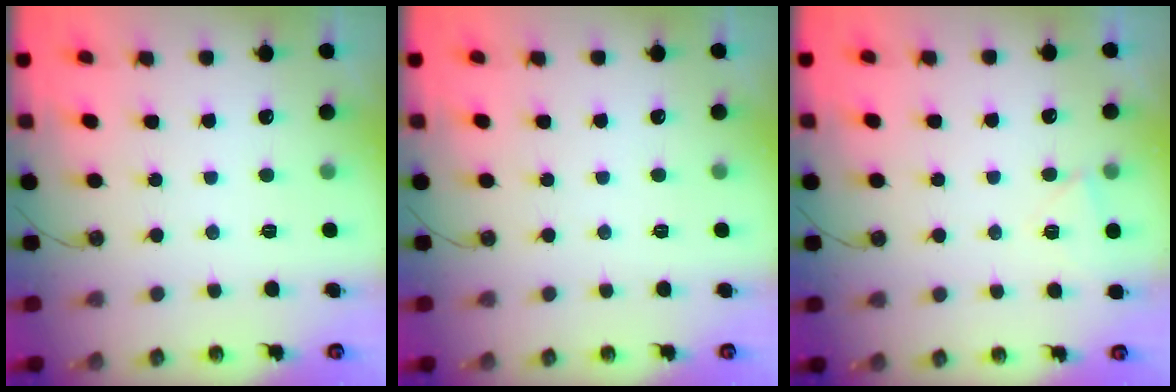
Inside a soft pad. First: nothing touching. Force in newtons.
{"total": 0.0}
{"total": 4.3, "press": 3.9, "slide": 1.6}